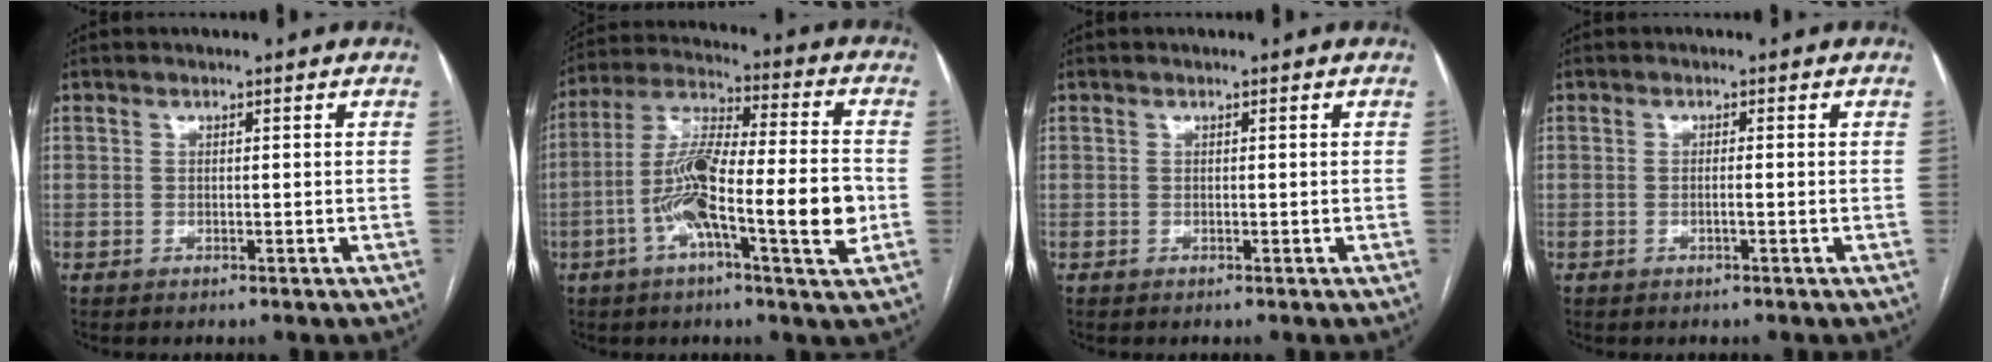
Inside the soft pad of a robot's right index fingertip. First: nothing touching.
{"total": 16.6, "force": [-4.0, 2.2, 16.0], "torque": [-0.288, 0.006, -0.072]}
{"total": 0.0}
{"total": 0.9, "force": [-0.3, -0.1, 0.9], "torque": [-0.017, 0.000, -0.004]}